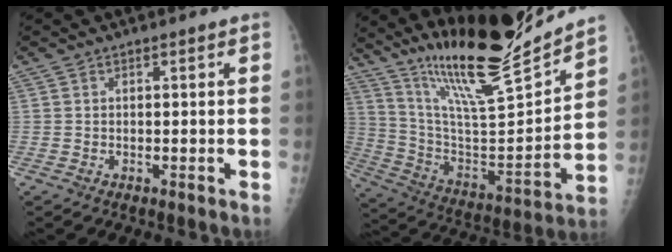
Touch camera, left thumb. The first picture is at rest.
{"total": 22.2, "force": [18.9, 1.7, 11.6], "torque": [-0.168, -0.111, 0.333]}